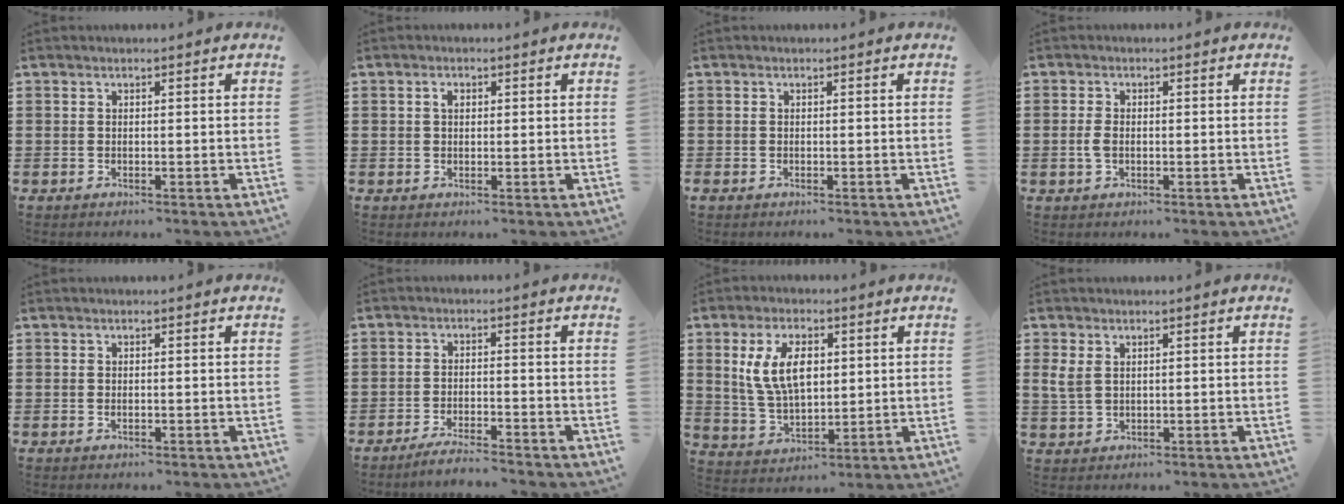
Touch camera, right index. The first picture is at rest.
{"total": 1.4, "force": [0.4, 0.9, 1.0], "torque": [-0.021, 0.007, 0.006]}
{"total": 0.0}
{"total": 2.1, "force": [-0.3, 1.1, 1.8], "torque": [-0.043, -0.002, -0.009]}
{"total": 0.0}
{"total": 3.2, "force": [-3.1, -0.2, 0.9], "torque": [-0.015, 0.001, -0.062]}
{"total": 8.9, "force": [2.3, 4.8, 7.2], "torque": [-0.163, 0.009, 0.038]}
{"total": 2.8, "force": [1.1, 1.6, 2.0], "torque": [-0.052, 0.001, 0.019]}